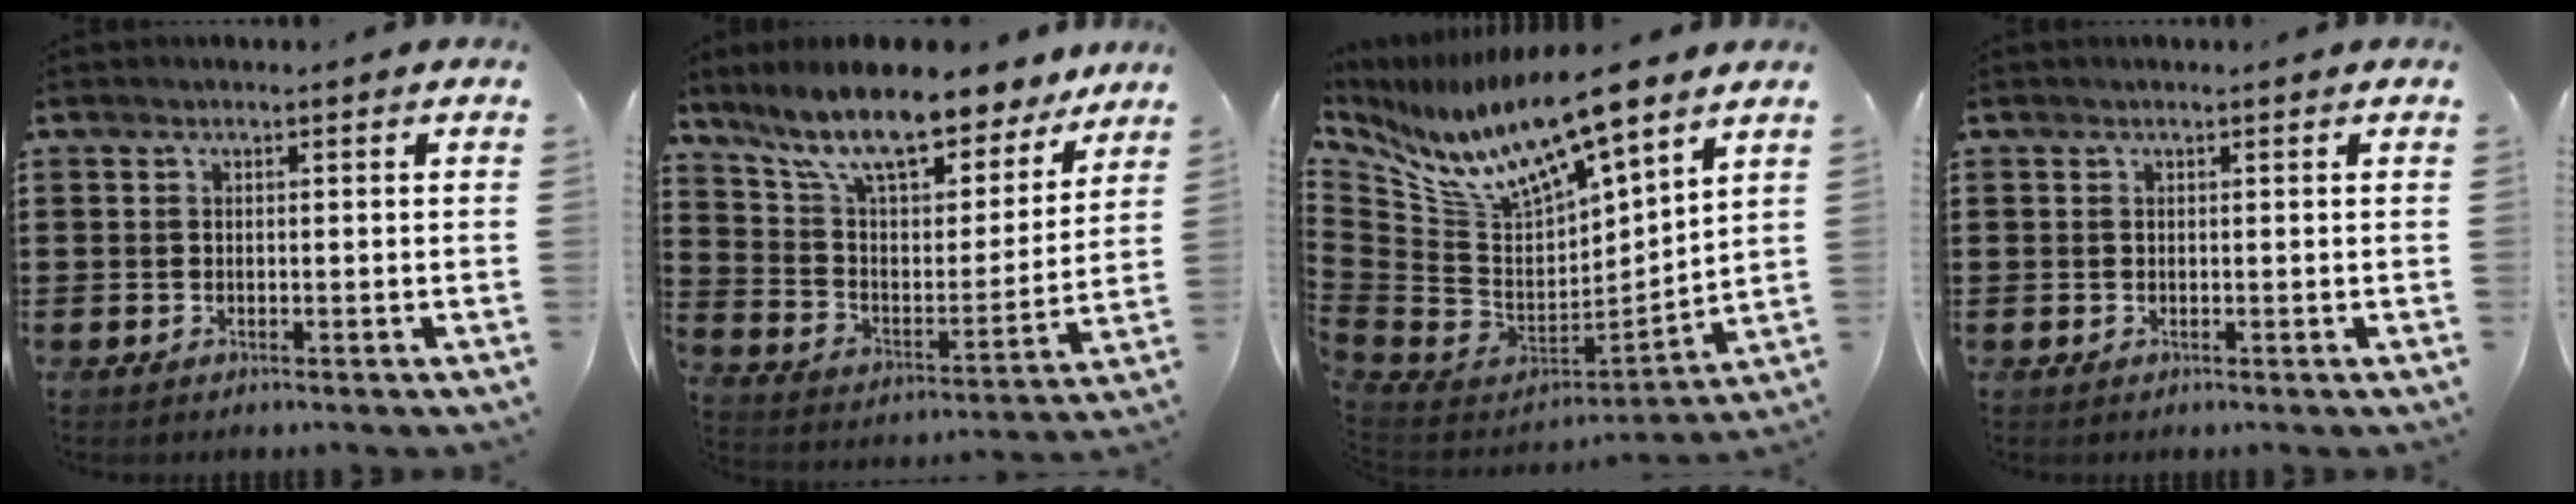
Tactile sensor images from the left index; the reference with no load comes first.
{"total": 11.8, "force": [9.9, 2.1, 6.0], "torque": [-0.150, -0.061, 0.170]}
{"total": 13.8, "force": [10.8, 3.4, 8.0], "torque": [-0.207, -0.075, 0.190]}
{"total": 0.0}